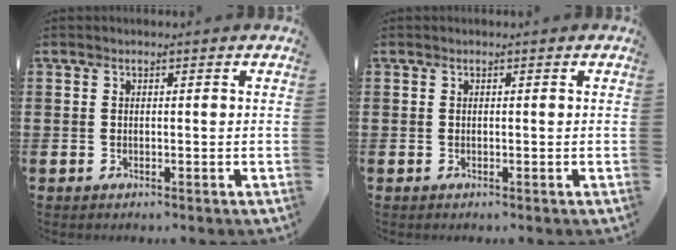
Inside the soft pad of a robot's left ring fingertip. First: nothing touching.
{"total": 0.0}